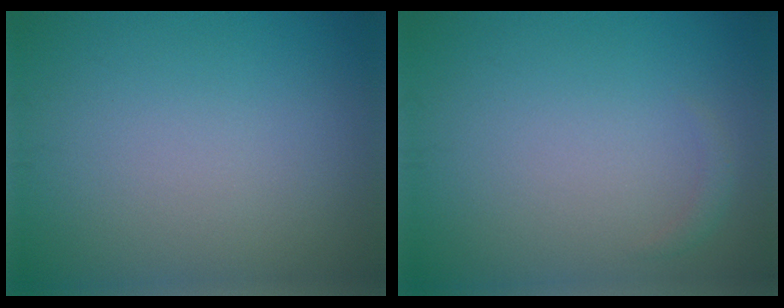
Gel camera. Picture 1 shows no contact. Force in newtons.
{"total": 0.7, "press": 0.7, "slide": 0.1}